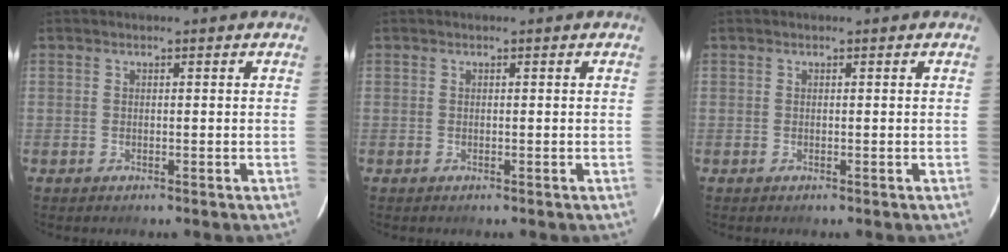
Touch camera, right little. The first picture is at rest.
{"total": 0.0}
{"total": 0.0}